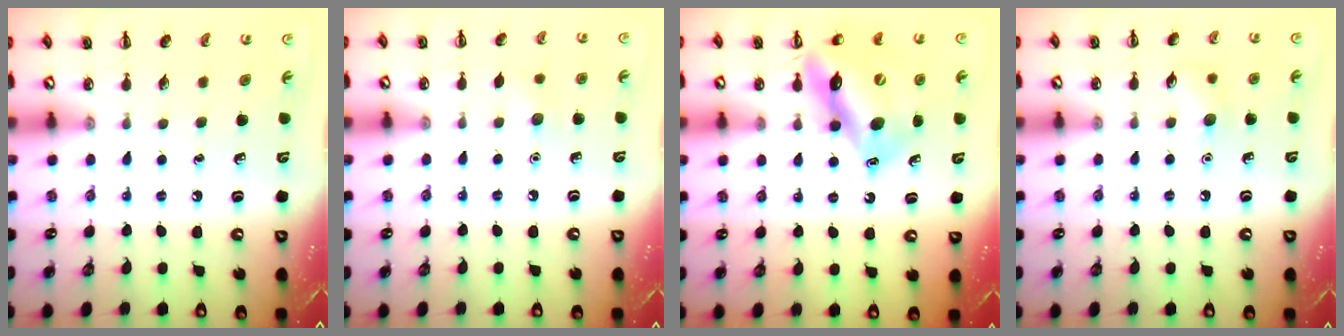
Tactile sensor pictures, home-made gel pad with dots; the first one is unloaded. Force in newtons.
{"total": 4.9, "press": 4.8, "slide": 1.1}
{"total": 13.7, "press": 13.2, "slide": 3.4}
{"total": 6.7, "press": 6.5, "slide": 1.8}